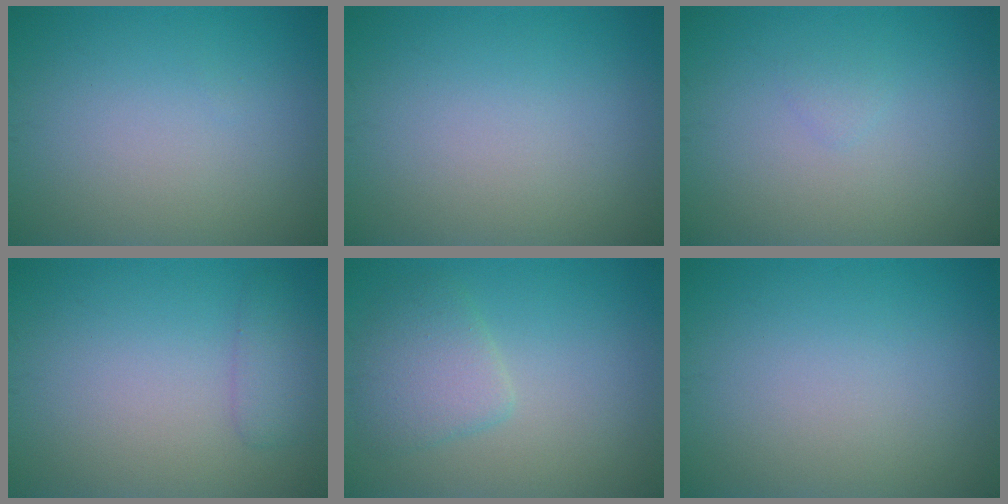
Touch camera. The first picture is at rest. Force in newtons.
{"total": 0.0}
{"total": 0.6, "press": 0.6, "slide": 0.1}
{"total": 1.5, "press": 1.5, "slide": 0.2}
{"total": 3.1, "press": 3.0, "slide": 0.2}
{"total": 0.0}